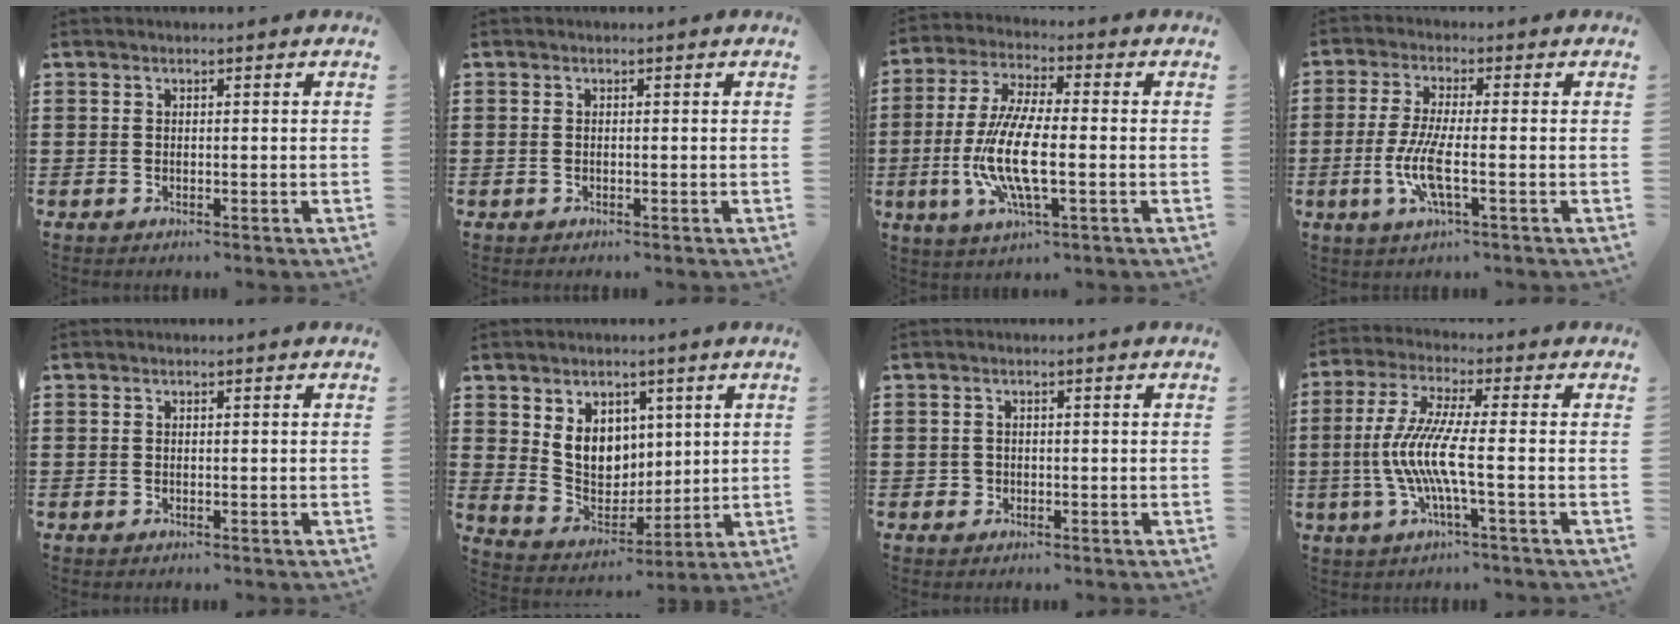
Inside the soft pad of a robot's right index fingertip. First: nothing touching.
{"total": 0.0}
{"total": 10.9, "force": [-2.5, 3.1, 10.1], "torque": [-0.231, -0.019, -0.053]}
{"total": 7.2, "force": [-1.8, 1.5, 6.8], "torque": [-0.148, -0.015, -0.039]}
{"total": 0.0}
{"total": 7.5, "force": [2.9, 6.2, 3.2], "torque": [-0.073, 0.000, 0.055]}
{"total": 0.9, "force": [-0.2, 0.8, 0.2], "torque": [-0.007, 0.003, -0.006]}
{"total": 8.6, "force": [-1.9, 0.4, 8.4], "torque": [-0.195, -0.022, -0.049]}